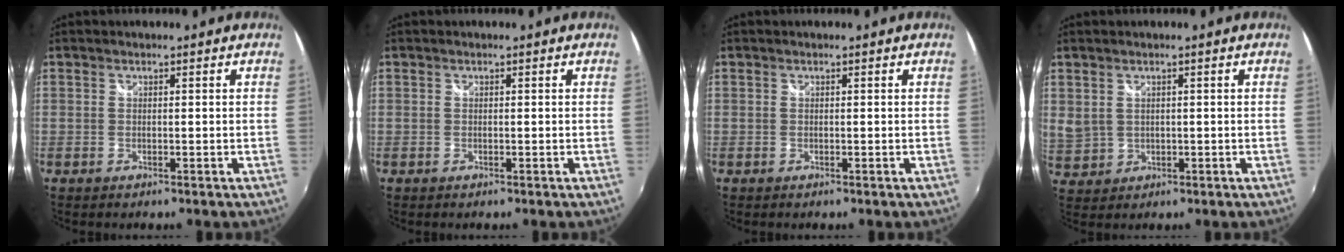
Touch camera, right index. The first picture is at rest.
{"total": 0.0}
{"total": 0.0}
{"total": 4.8, "force": [1.7, 4.0, 2.0], "torque": [-0.039, 0.001, 0.048]}